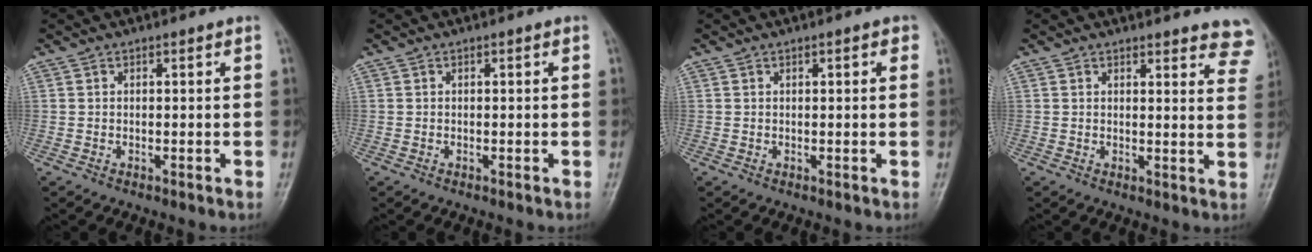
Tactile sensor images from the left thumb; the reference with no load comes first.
{"total": 0.0}
{"total": 1.7, "force": [0.7, 0.6, 1.4], "torque": [-0.015, 0.001, 0.007]}
{"total": 9.4, "force": [8.6, 2.6, 2.9], "torque": [0.015, -0.040, 0.070]}